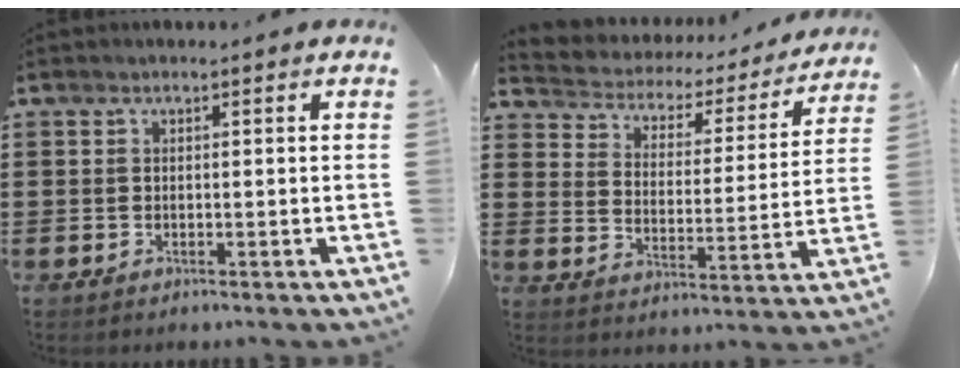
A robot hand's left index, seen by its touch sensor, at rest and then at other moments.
{"total": 2.6, "force": [2.2, 1.3, 0.3], "torque": [-0.028, -0.019, 0.026]}